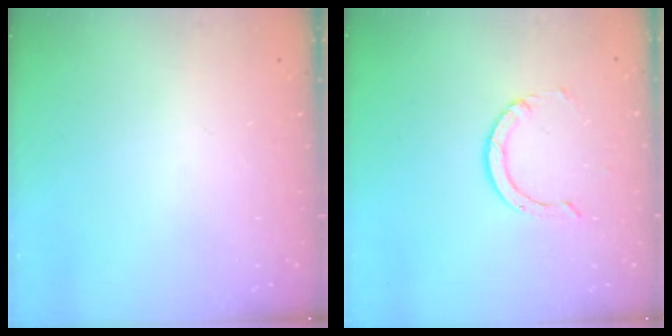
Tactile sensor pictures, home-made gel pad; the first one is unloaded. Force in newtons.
{"total": 3.3, "press": 3.3, "slide": 0.3}